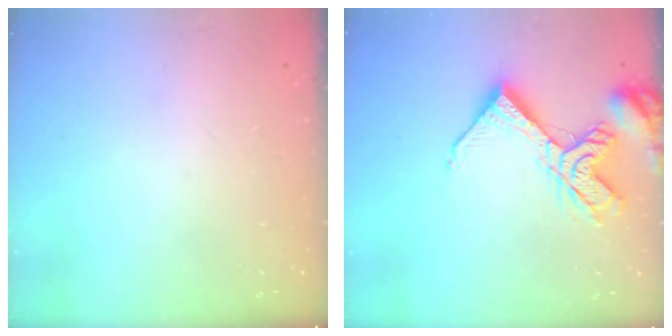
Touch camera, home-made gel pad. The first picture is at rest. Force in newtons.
{"total": 14.0, "press": 13.9, "slide": 1.5}